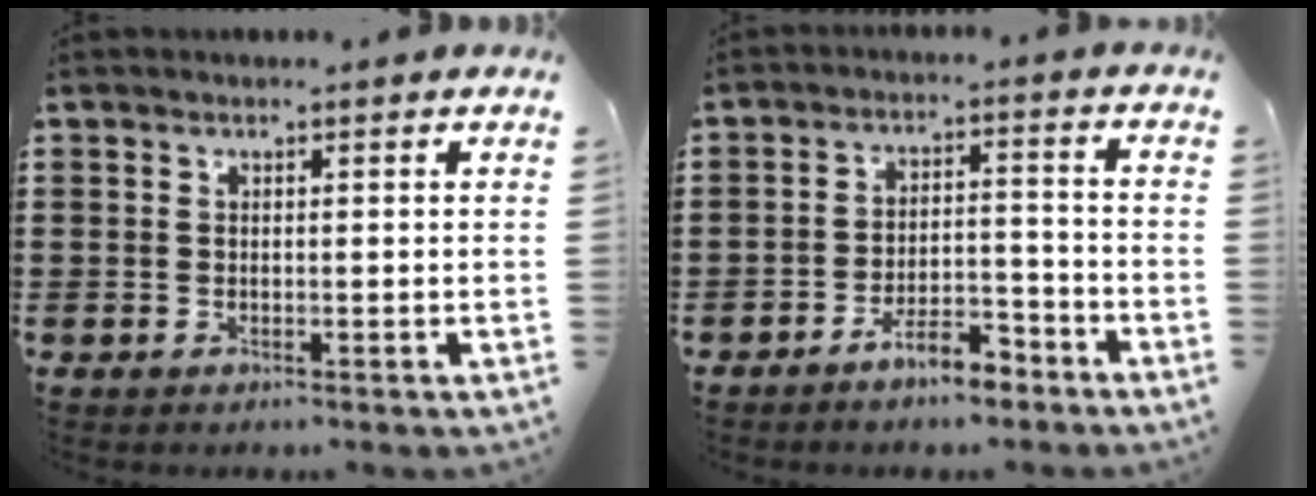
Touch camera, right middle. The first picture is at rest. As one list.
[{"total": 6.1, "force": [-5.1, 1.3, 3.0], "torque": [-0.061, 0.004, -0.100]}]